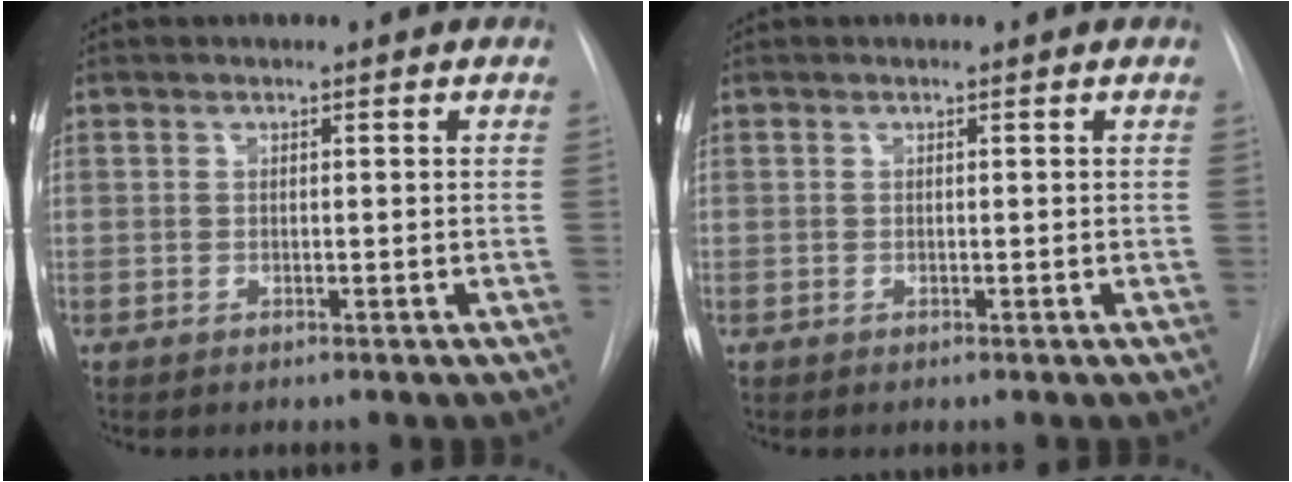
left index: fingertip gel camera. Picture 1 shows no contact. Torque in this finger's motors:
{"motor_torque": [0.02, -0.04, 0.01, 0.00]}